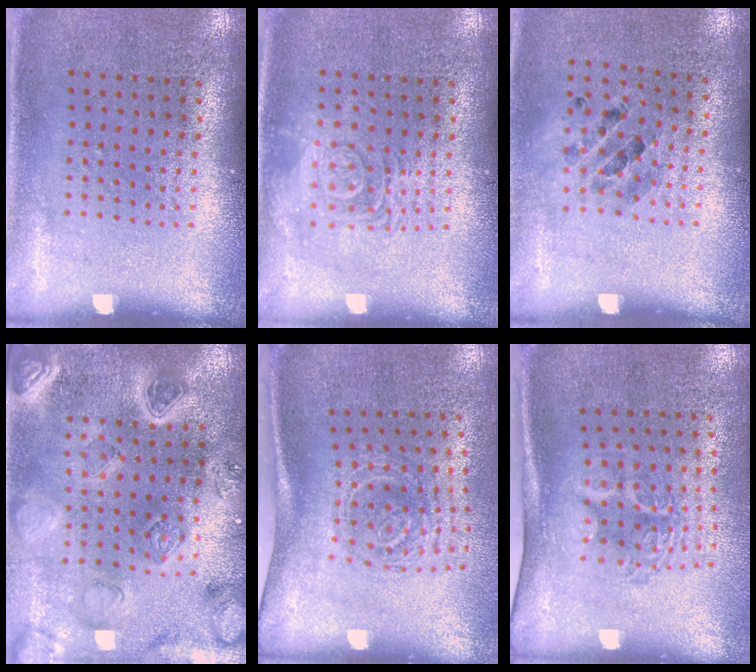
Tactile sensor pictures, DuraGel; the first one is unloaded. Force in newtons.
{"total": 3.0, "press": 2.9, "slide": 0.4}
{"total": 0.8, "press": 0.8, "slide": 0.1}
{"total": 2.9, "press": 2.9, "slide": 0.7}
{"total": 1.9, "press": 1.3, "slide": 1.4}
{"total": 1.8, "press": 1.2, "slide": 1.3}